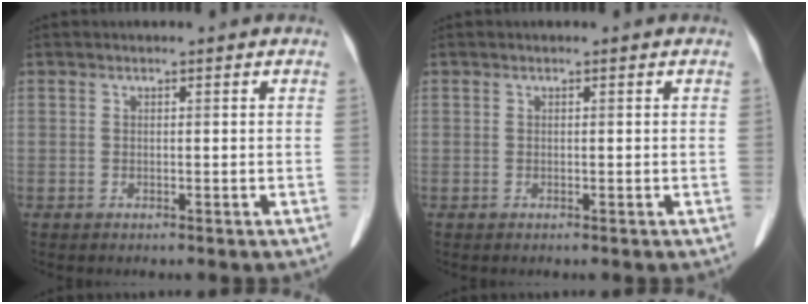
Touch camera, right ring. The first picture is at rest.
{"total": 0.0}